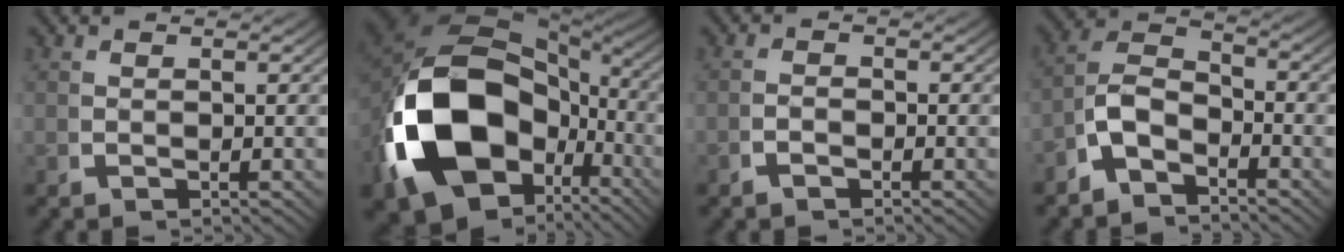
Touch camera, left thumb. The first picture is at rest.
{"total": 22.7, "force": [-2.8, 15.4, 16.4], "torque": [-0.358, -0.073, -0.015]}
{"total": 1.1, "force": [-0.9, 0.4, 0.4], "torque": [-0.007, -0.003, -0.020]}
{"total": 6.9, "force": [-1.8, 5.2, 4.2], "torque": [-0.081, -0.016, -0.043]}